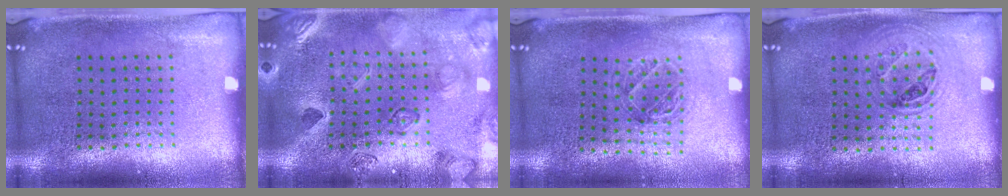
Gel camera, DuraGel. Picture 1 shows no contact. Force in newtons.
{"total": 2.5, "press": 2.4, "slide": 0.5}
{"total": 1.0, "press": 1.0, "slide": 0.2}
{"total": 1.0, "press": 1.0, "slide": 0.4}